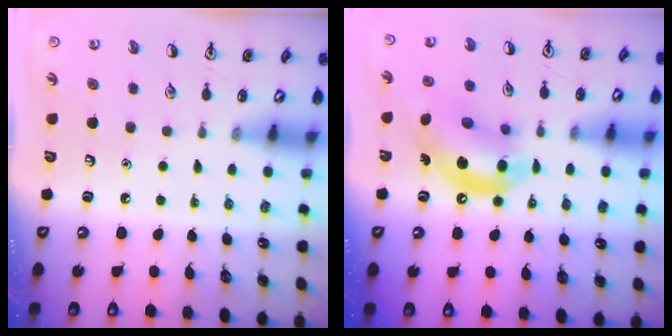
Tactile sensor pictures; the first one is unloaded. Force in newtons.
{"total": 13.4, "press": 12.7, "slide": 4.0}